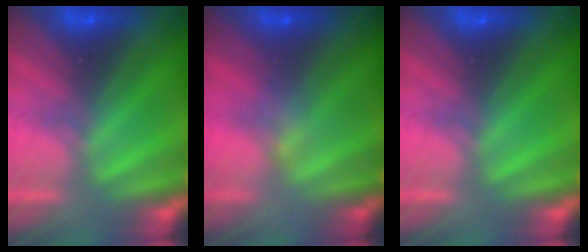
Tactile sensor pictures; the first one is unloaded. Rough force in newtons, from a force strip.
{"total": 2.4}
{"total": 0.0}